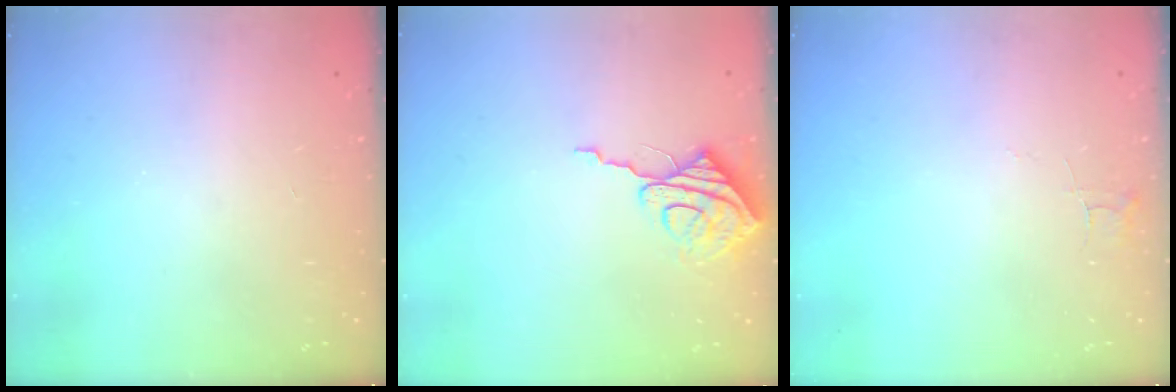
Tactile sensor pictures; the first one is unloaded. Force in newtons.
{"total": 8.5, "press": 8.4, "slide": 0.6}
{"total": 3.5, "press": 3.5, "slide": 0.3}